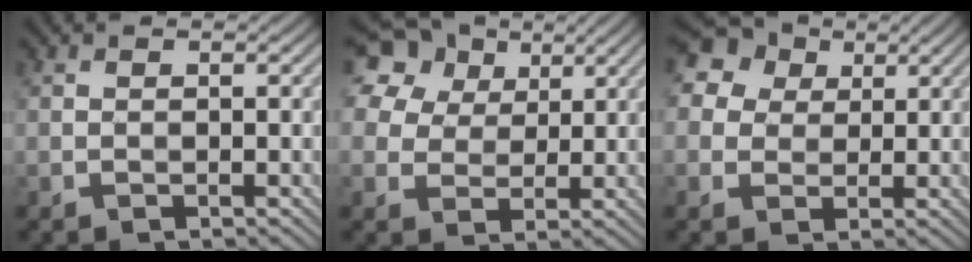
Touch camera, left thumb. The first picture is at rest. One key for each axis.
{"total": 14.5, "fx": 7.9, "fy": 10.1, "fz": 6.7, "tx": -0.196, "ty": 0.042, "tz": 0.159}
{"total": 11.4, "fx": 5.5, "fy": 8.9, "fz": 4.6, "tx": -0.154, "ty": 0.031, "tz": 0.094}